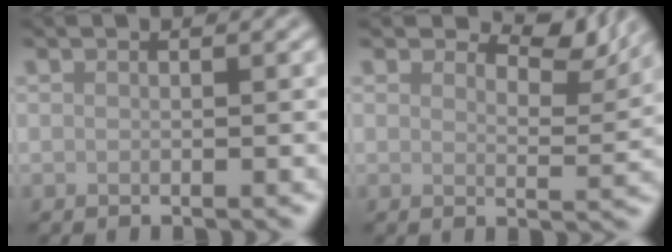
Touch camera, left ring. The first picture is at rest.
{"total": 5.1, "force": [3.7, 2.2, 2.8], "torque": [-0.032, -0.001, 0.046]}